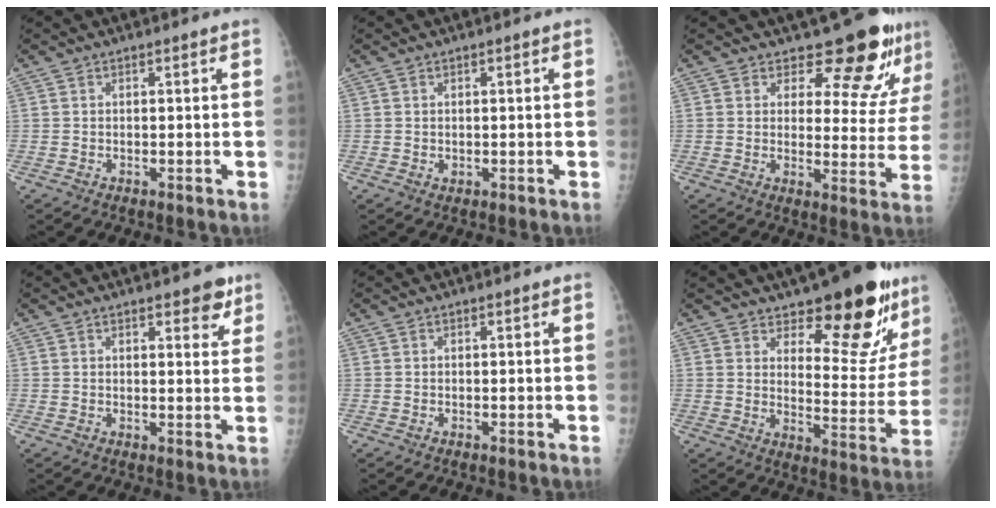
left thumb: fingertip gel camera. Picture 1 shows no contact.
{"total": 0.7, "force": [0.0, 0.5, 0.4], "torque": [-0.004, 0.000, 0.002]}
{"total": 11.5, "force": [10.1, 4.1, 3.7], "torque": [-0.012, -0.085, 0.115]}
{"total": 4.6, "force": [2.9, 1.9, 3.0], "torque": [-0.017, -0.014, 0.034]}
{"total": 0.0}
{"total": 17.3, "force": [12.1, 7.0, 10.2], "torque": [-0.074, -0.099, 0.165]}